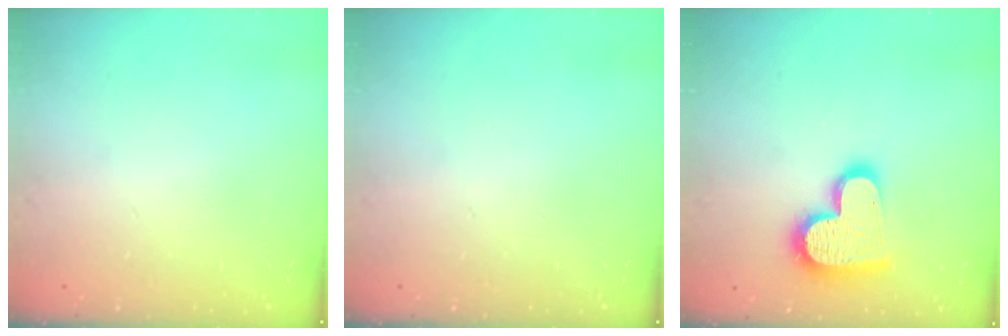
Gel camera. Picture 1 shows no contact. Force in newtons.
{"total": 0.0}
{"total": 17.4, "press": 17.3, "slide": 1.3}